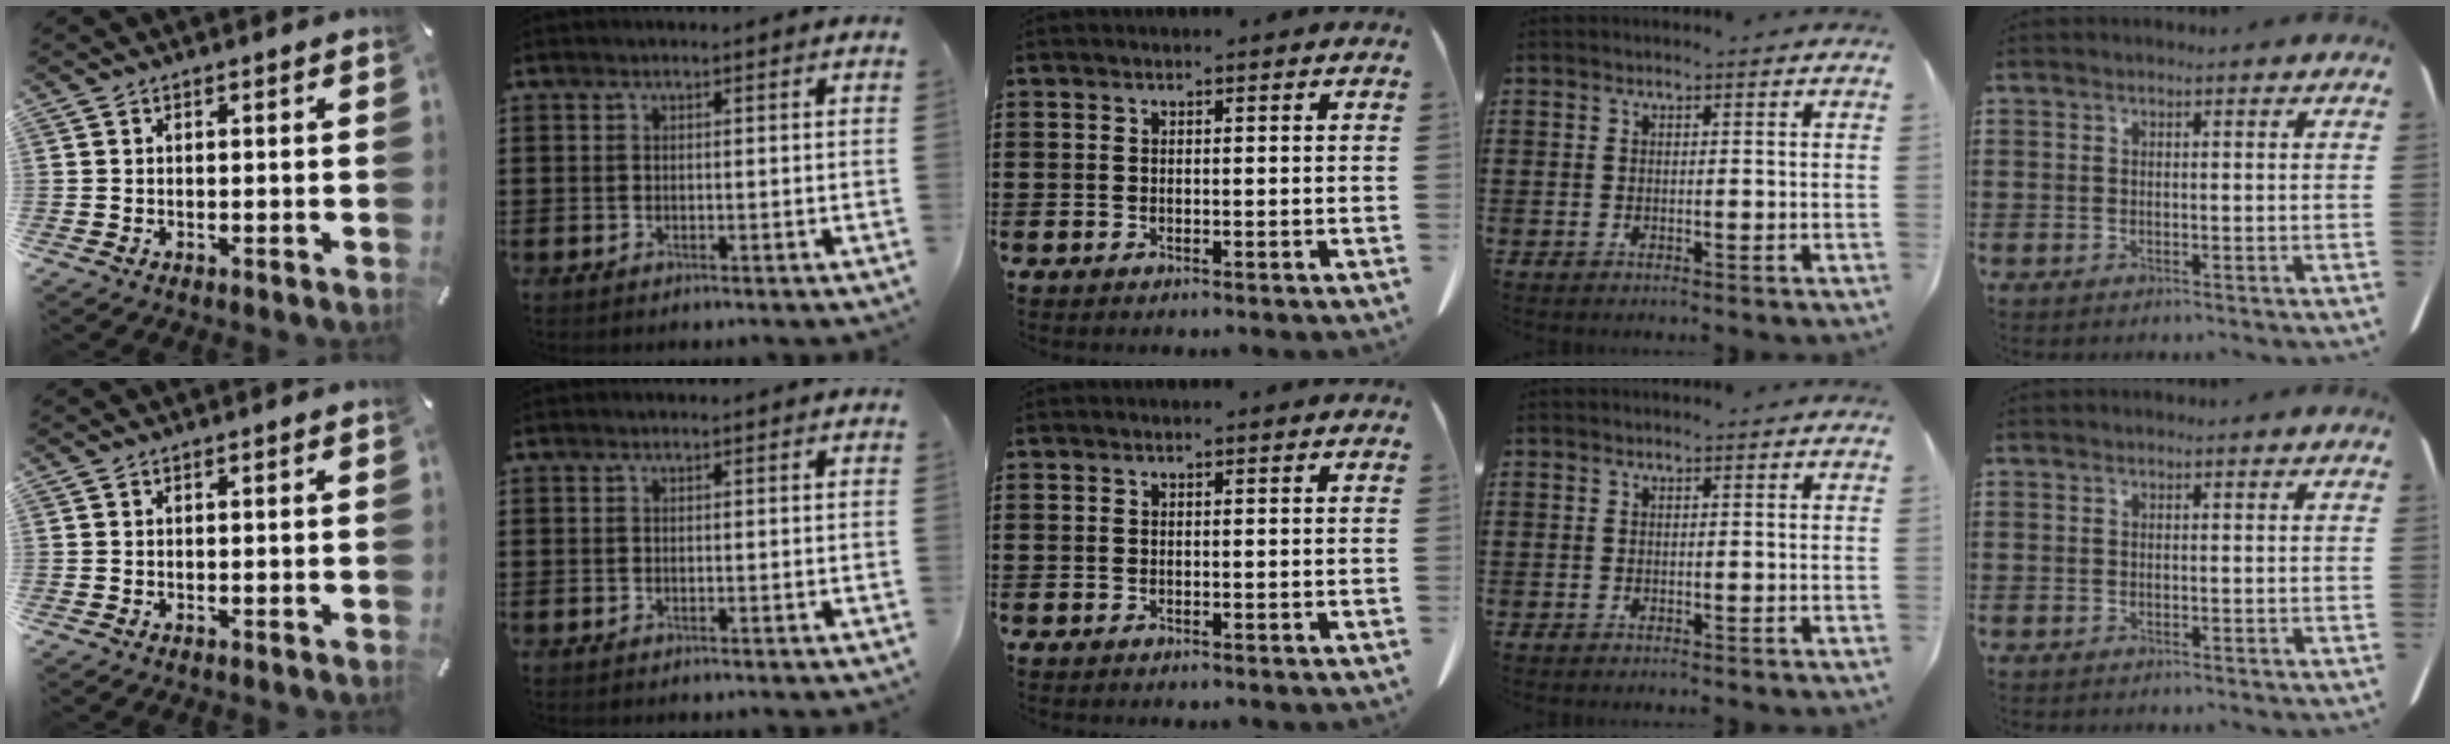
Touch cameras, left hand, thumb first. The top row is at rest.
{}